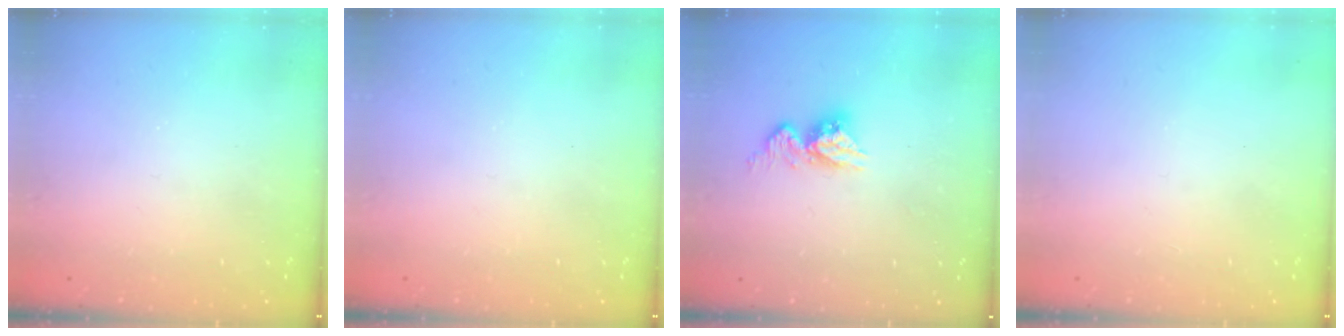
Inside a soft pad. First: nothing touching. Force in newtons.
{"total": 0.0}
{"total": 9.3, "press": 9.3, "slide": 0.9}
{"total": 0.0}